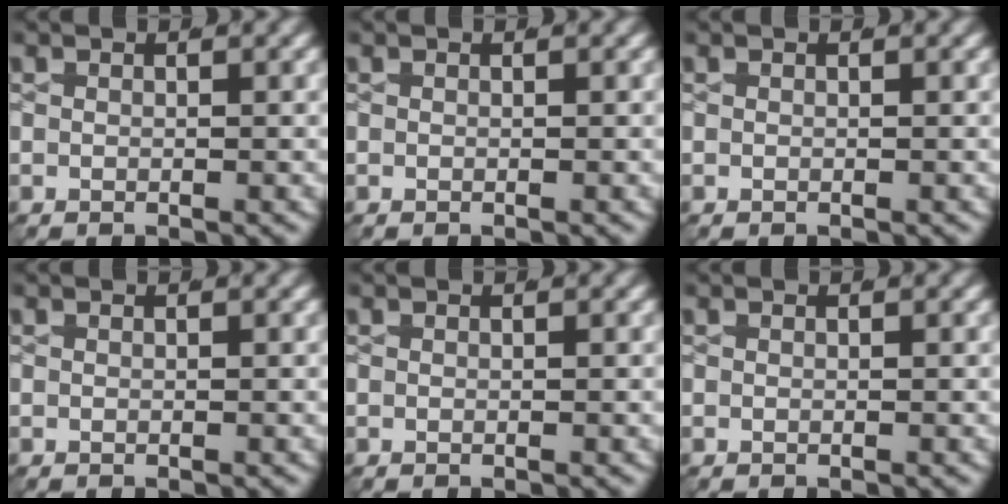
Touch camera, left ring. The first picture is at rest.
{"total": 0.0}
{"total": 0.0}
{"total": 0.0}
{"total": 0.0}
{"total": 0.0}